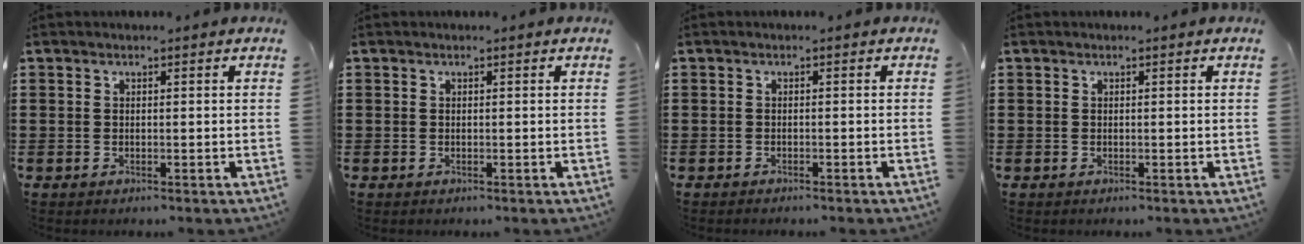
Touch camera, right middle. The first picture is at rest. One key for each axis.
{"total": 0.0}
{"total": 0.7, "fx": -0.7, "fy": 0.1, "fz": 0.0, "tx": -0.002, "ty": 0.001, "tz": -0.016}
{"total": 0.0}